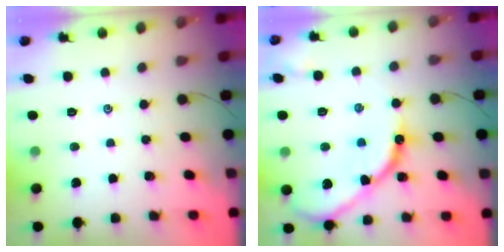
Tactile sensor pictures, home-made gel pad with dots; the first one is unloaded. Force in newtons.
{"total": 13.6, "press": 13.6, "slide": 0.6}